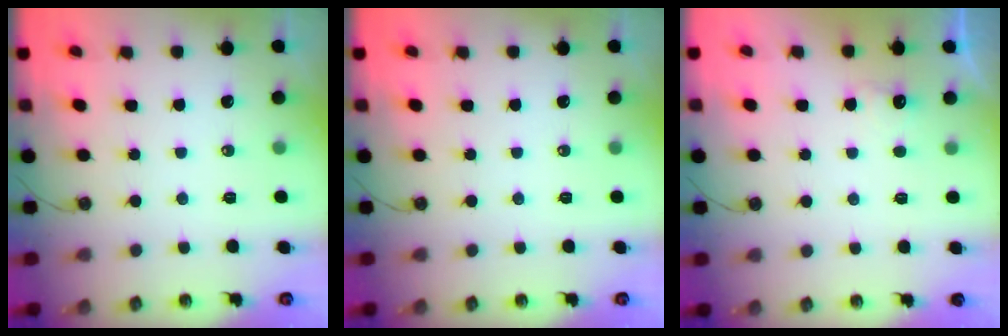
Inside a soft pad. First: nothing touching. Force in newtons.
{"total": 0.0}
{"total": 3.6, "press": 3.5, "slide": 0.8}